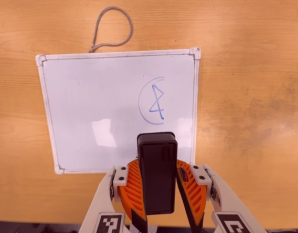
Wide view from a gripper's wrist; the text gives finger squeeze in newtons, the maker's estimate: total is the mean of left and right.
{"total": 7.5, "left": 8.2, "right": 6.8}